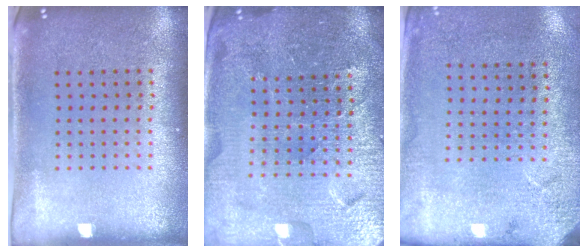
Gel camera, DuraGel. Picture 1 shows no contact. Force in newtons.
{"total": 5.1, "press": 4.7, "slide": 1.9}
{"total": 2.7, "press": 2.2, "slide": 1.6}